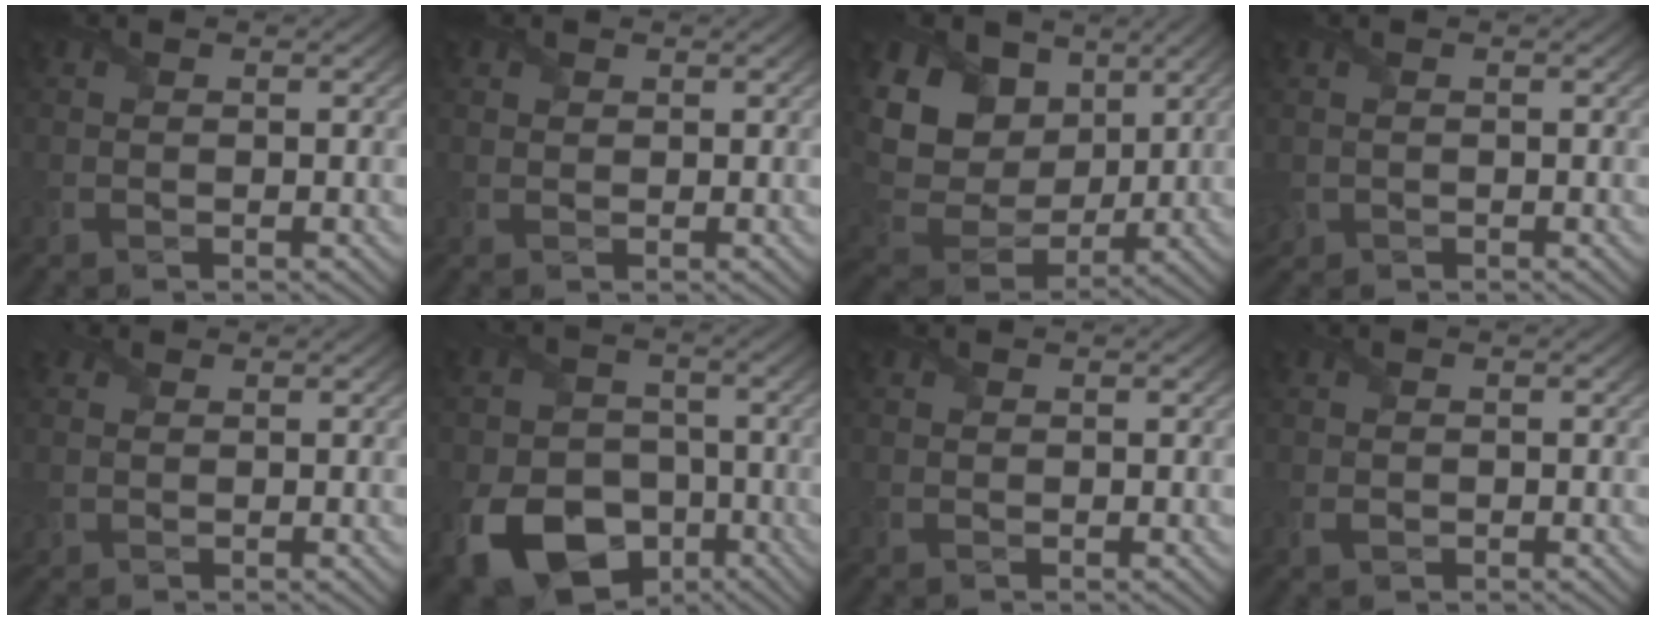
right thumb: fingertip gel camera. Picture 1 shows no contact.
{"total": 0.7, "force": [0.5, 0.4, 0.0], "torque": [-0.006, 0.000, 0.010]}
{"total": 14.5, "force": [5.7, 10.9, 7.7], "torque": [-0.231, 0.041, 0.120]}
{"total": 1.3, "force": [-0.1, 1.3, 0.3], "torque": [-0.024, -0.003, -0.006]}
{"total": 1.8, "force": [0.8, 1.6, 0.4], "torque": [-0.024, 0.005, 0.011]}
{"total": 14.5, "force": [-6.6, 10.5, 7.5], "torque": [-0.172, -0.049, -0.120]}
{"total": 0.0}
{"total": 0.9, "force": [-0.3, 0.7, 0.3], "torque": [-0.010, -0.002, -0.008]}